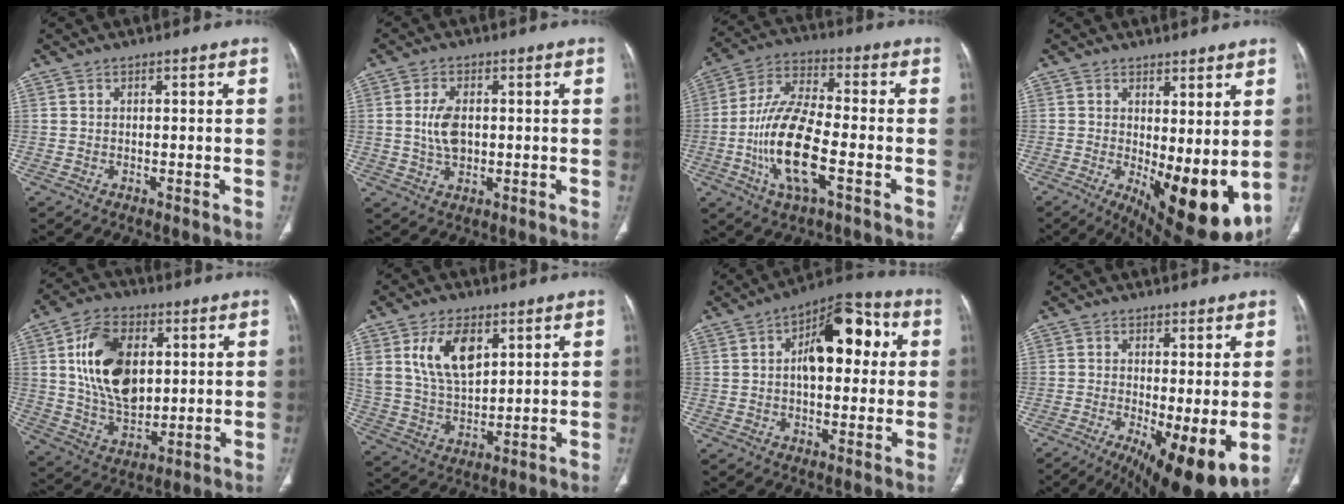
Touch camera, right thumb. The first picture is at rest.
{"total": 5.9, "force": [0.4, 3.7, 4.6], "torque": [-0.085, 0.000, 0.010]}
{"total": 16.0, "force": [-4.4, 5.8, 14.2], "torque": [-0.288, 0.019, -0.083]}
{"total": 14.4, "force": [-0.9, 5.8, 13.2], "torque": [-0.185, -0.034, 0.008]}
{"total": 17.0, "force": [3.8, 10.8, 12.6], "torque": [-0.194, -0.013, 0.074]}
{"total": 12.1, "force": [5.2, 6.9, 8.5], "torque": [-0.137, -0.019, 0.110]}
{"total": 14.9, "force": [2.9, 7.8, 12.3], "torque": [-0.150, 0.027, 0.038]}
{"total": 12.6, "force": [-3.1, 3.7, 11.7], "torque": [-0.177, -0.023, -0.035]}